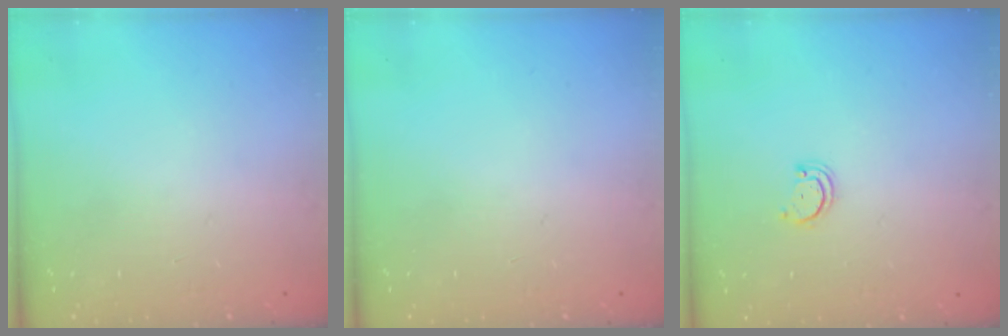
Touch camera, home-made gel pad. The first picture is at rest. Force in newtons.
{"total": 0.0}
{"total": 2.2, "press": 2.2, "slide": 0.2}